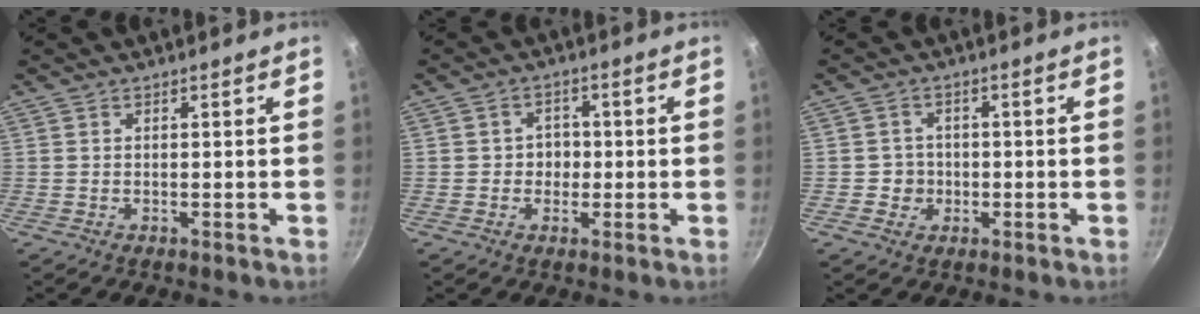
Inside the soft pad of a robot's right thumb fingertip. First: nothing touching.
{"total": 3.7, "force": [-0.4, 3.3, 1.6], "torque": [0.005, 0.007, -0.009]}
{"total": 3.5, "force": [-0.8, 3.3, 0.7], "torque": [0.014, 0.007, -0.016]}